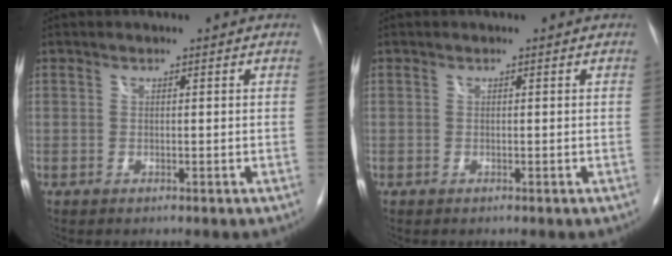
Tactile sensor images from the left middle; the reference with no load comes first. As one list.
[{"total": 0.0}]